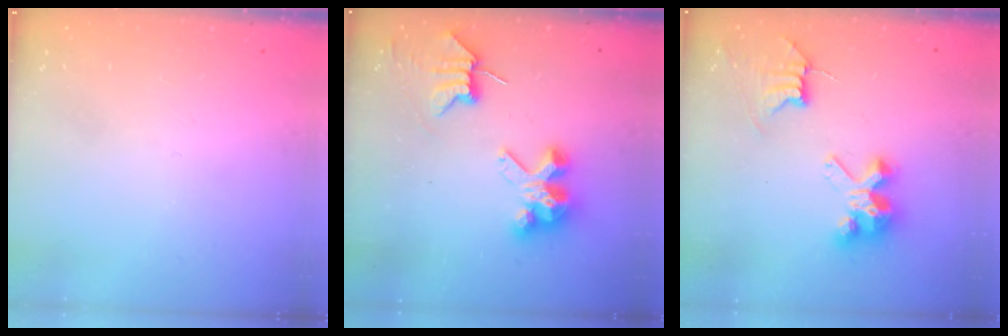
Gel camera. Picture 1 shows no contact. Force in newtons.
{"total": 6.6, "press": 6.6, "slide": 0.7}
{"total": 8.2, "press": 8.2, "slide": 0.7}